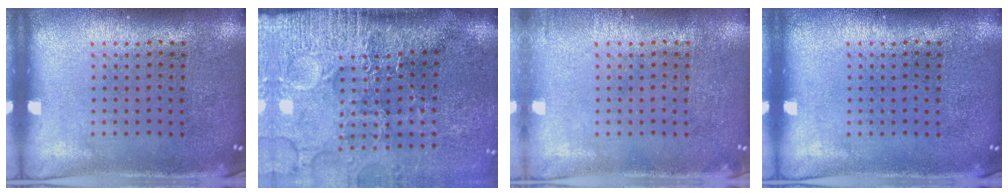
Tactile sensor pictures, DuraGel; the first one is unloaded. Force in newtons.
{"total": 4.6, "press": 3.8, "slide": 2.6}
{"total": 0.6, "press": 0.6, "slide": 0.1}
{"total": 0.0}